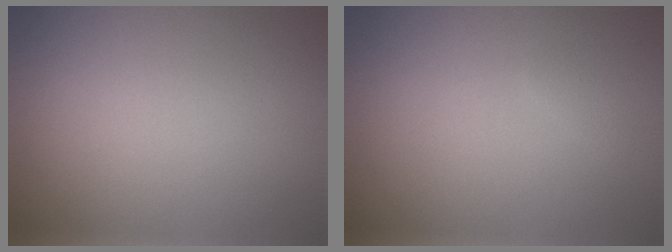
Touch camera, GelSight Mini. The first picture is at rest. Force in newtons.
{"total": 0.6, "press": 0.6, "slide": 0.1}